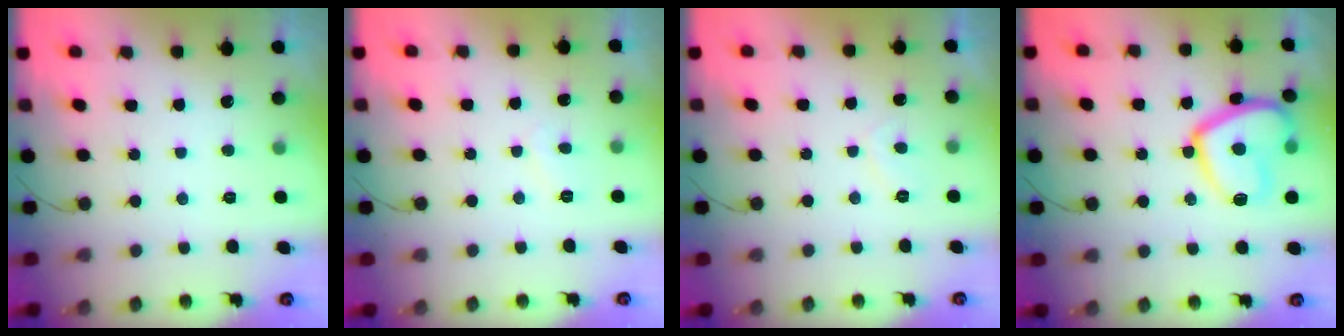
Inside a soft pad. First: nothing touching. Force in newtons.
{"total": 3.0, "press": 2.9, "slide": 0.3}
{"total": 1.3, "press": 1.2, "slide": 0.6}
{"total": 14.7, "press": 14.7, "slide": 1.3}